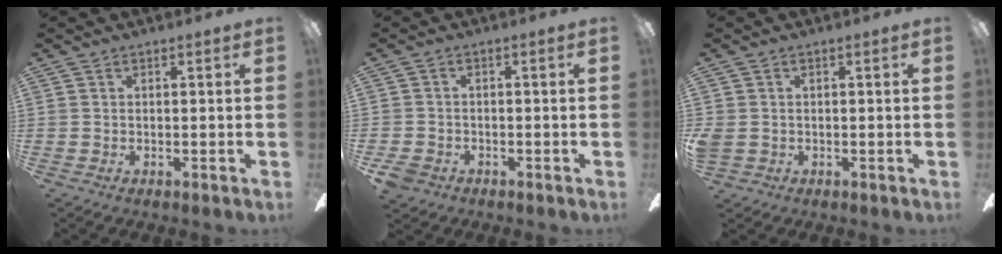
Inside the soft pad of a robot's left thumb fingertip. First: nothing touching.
{"total": 3.3, "force": [-2.0, 2.3, 1.3], "torque": [-0.038, 0.006, -0.042]}
{"total": 2.3, "force": [-0.3, 2.0, 1.0], "torque": [-0.017, 0.006, -0.005]}